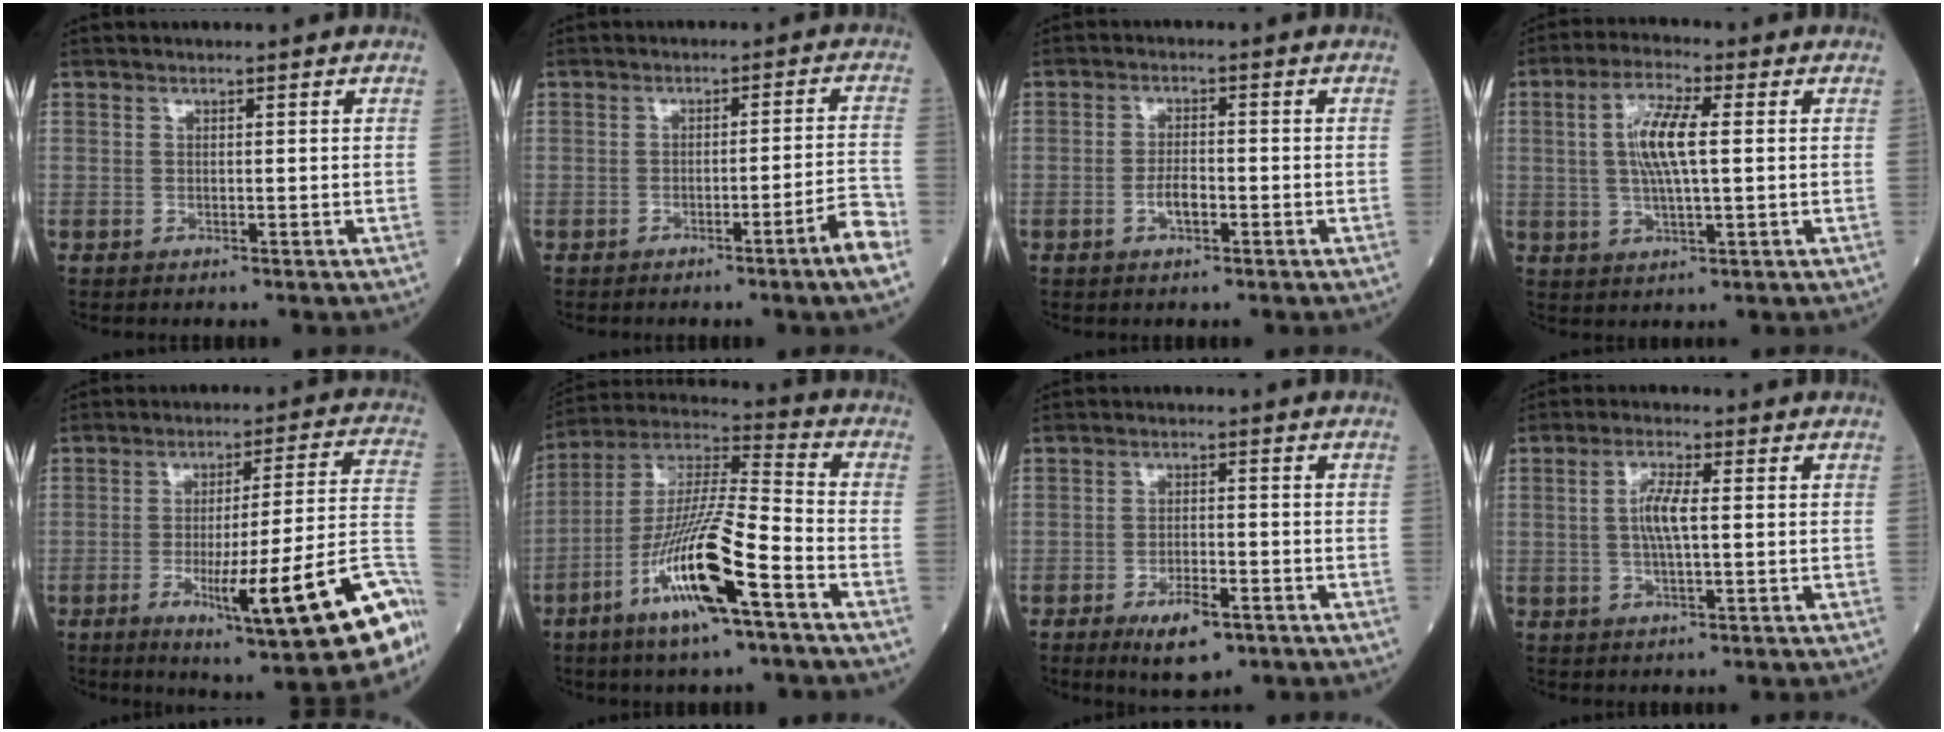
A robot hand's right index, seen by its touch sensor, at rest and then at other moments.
{"total": 5.7, "force": [-3.4, -0.9, 4.5], "torque": [-0.048, 0.004, -0.050]}
{"total": 2.8, "force": [-1.1, 1.0, 2.4], "torque": [-0.046, 0.003, -0.018]}
{"total": 7.9, "force": [1.1, 1.5, 7.7], "torque": [-0.157, 0.006, 0.020]}
{"total": 19.7, "force": [-8.3, 0.9, 17.9], "torque": [-0.203, -0.005, -0.115]}
{"total": 16.4, "force": [-7.3, 1.5, 14.6], "torque": [-0.289, -0.010, -0.134]}
{"total": 6.0, "force": [-3.5, 2.0, 4.5], "torque": [-0.078, -0.005, -0.052]}
{"total": 4.6, "force": [0.3, 0.8, 4.6], "torque": [-0.097, 0.004, 0.003]}